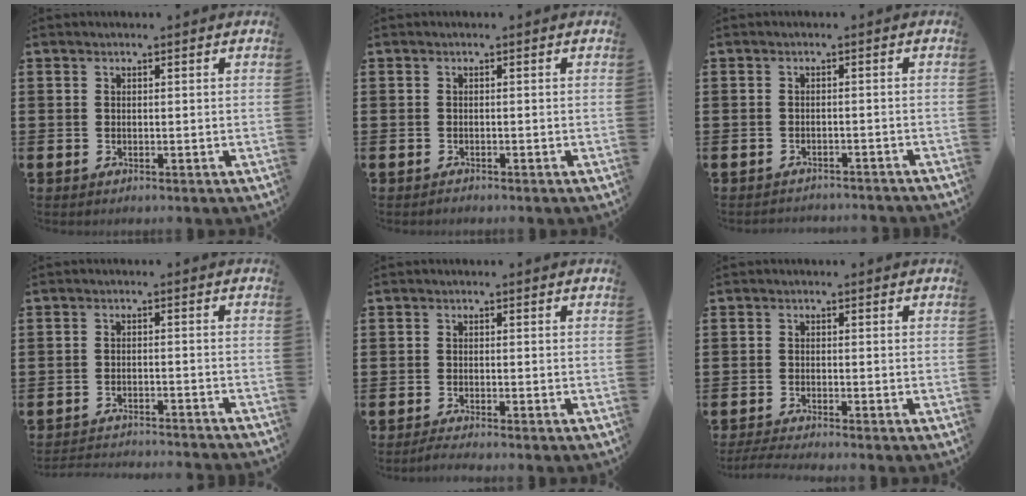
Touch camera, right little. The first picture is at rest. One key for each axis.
{"total": 0.0}
{"total": 1.2, "fx": -1.2, "fy": 0.0, "fz": -0.1, "tx": -0.003, "ty": 0.003, "tz": -0.027}
{"total": 2.4, "fx": -2.4, "fy": -0.1, "fz": 0.0, "tx": -0.004, "ty": 0.002, "tz": -0.053}
{"total": 0.9, "fx": -0.8, "fy": 0.0, "fz": 0.6, "tx": -0.011, "ty": -0.002, "tz": -0.015}
{"total": 1.6, "fx": -1.3, "fy": 0.0, "fz": 0.9, "tx": -0.013, "ty": 0.002, "tz": -0.025}